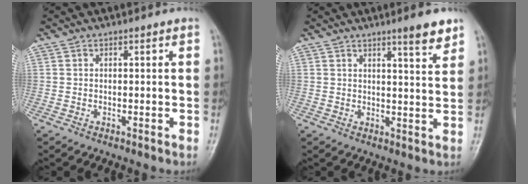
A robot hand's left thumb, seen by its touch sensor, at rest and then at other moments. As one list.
[{"total": 5.6, "force": [4.0, 0.6, 3.9], "torque": [-0.045, -0.029, 0.056]}]